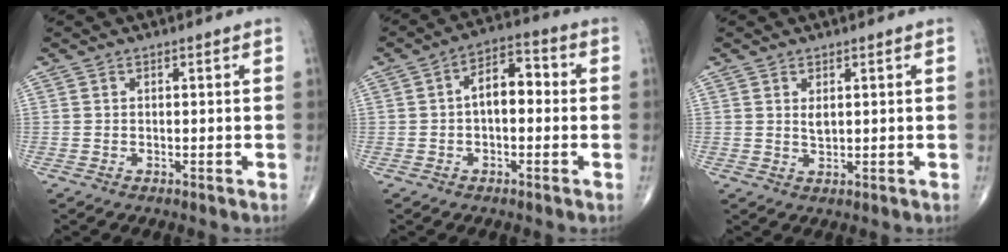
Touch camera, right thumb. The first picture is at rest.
{"total": 7.7, "force": [0.0, 4.4, 6.3], "torque": [-0.083, 0.033, -0.011]}
{"total": 1.8, "force": [0.7, 0.9, 1.5], "torque": [-0.022, -0.007, 0.015]}